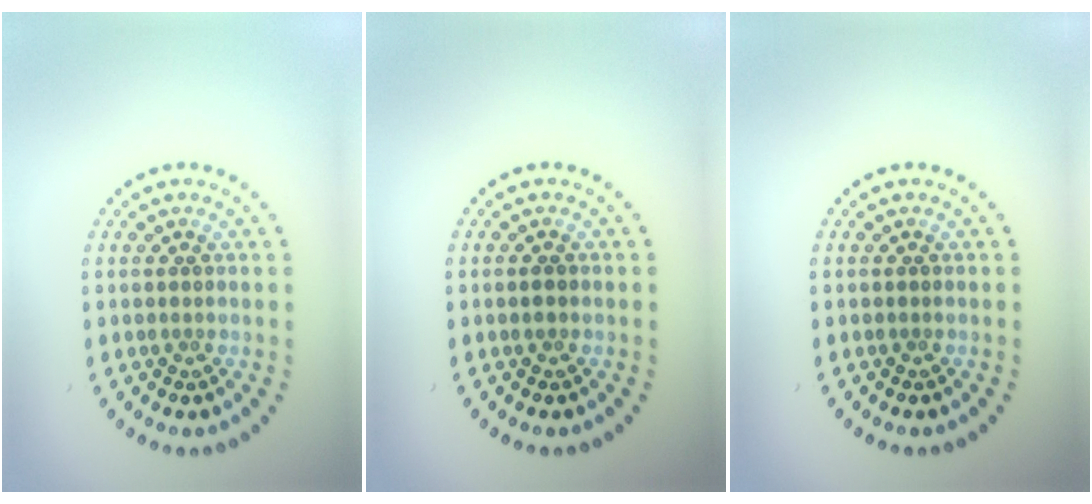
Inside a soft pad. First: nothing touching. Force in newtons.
{"total": 0.8, "press": 0.8, "slide": 0.3}
{"total": 0.0}